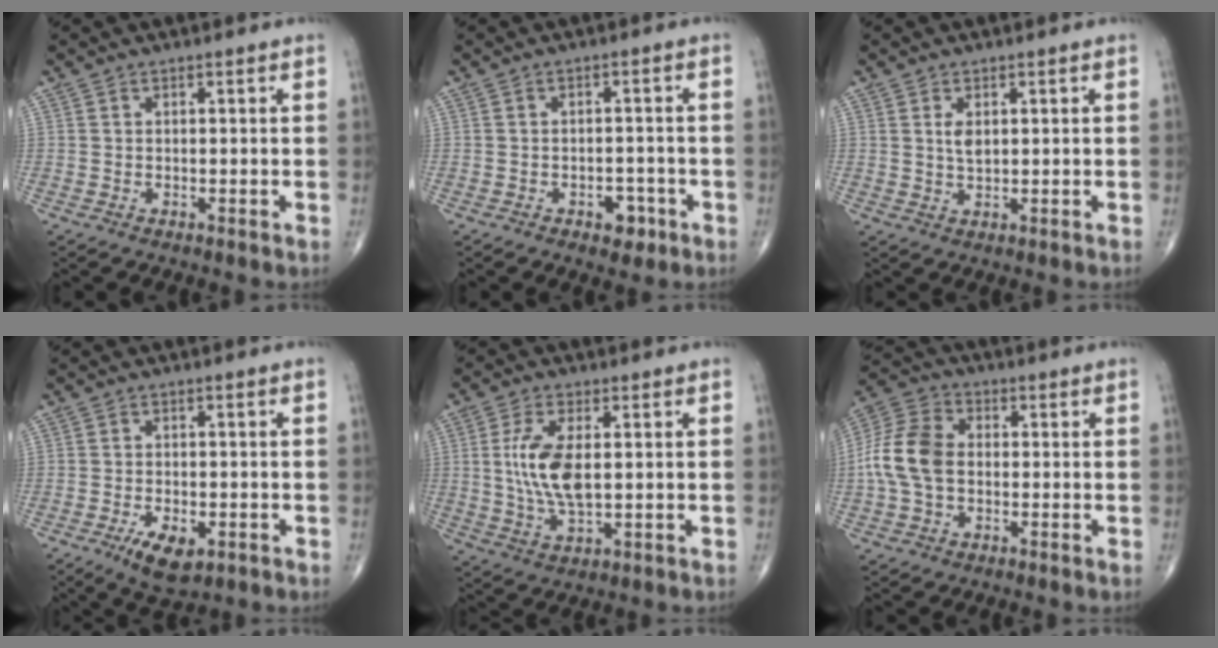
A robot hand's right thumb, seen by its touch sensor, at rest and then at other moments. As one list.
[{"total": 4.1, "force": [-2.1, 2.6, 2.5], "torque": [-0.013, 0.013, -0.026]}, {"total": 2.7, "force": [0.8, 1.4, 2.1], "torque": [-0.035, -0.006, 0.017]}, {"total": 6.8, "force": [-3.0, 3.3, 5.1], "torque": [-0.086, 0.002, -0.043]}, {"total": 10.2, "force": [1.0, 4.6, 9.0], "torque": [-0.187, -0.010, 0.023]}, {"total": 11.2, "force": [-0.6, 7.9, 7.9], "torque": [-0.161, 0.030, -0.021]}]